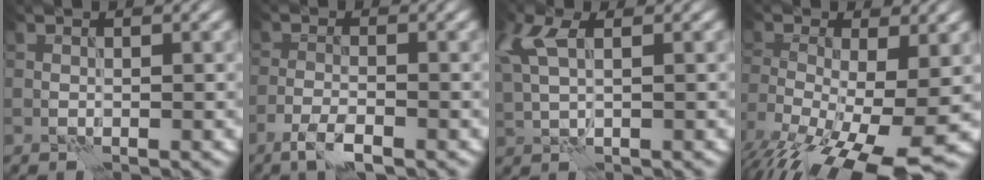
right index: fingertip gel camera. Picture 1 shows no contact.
{"total": 3.0, "force": [-2.1, 0.6, 2.1], "torque": [-0.044, -0.001, -0.046]}
{"total": 4.1, "force": [1.5, 1.9, 3.3], "torque": [-0.088, 0.013, 0.030]}
{"total": 13.1, "force": [-6.5, 4.7, 10.3], "torque": [-0.190, -0.033, -0.108]}